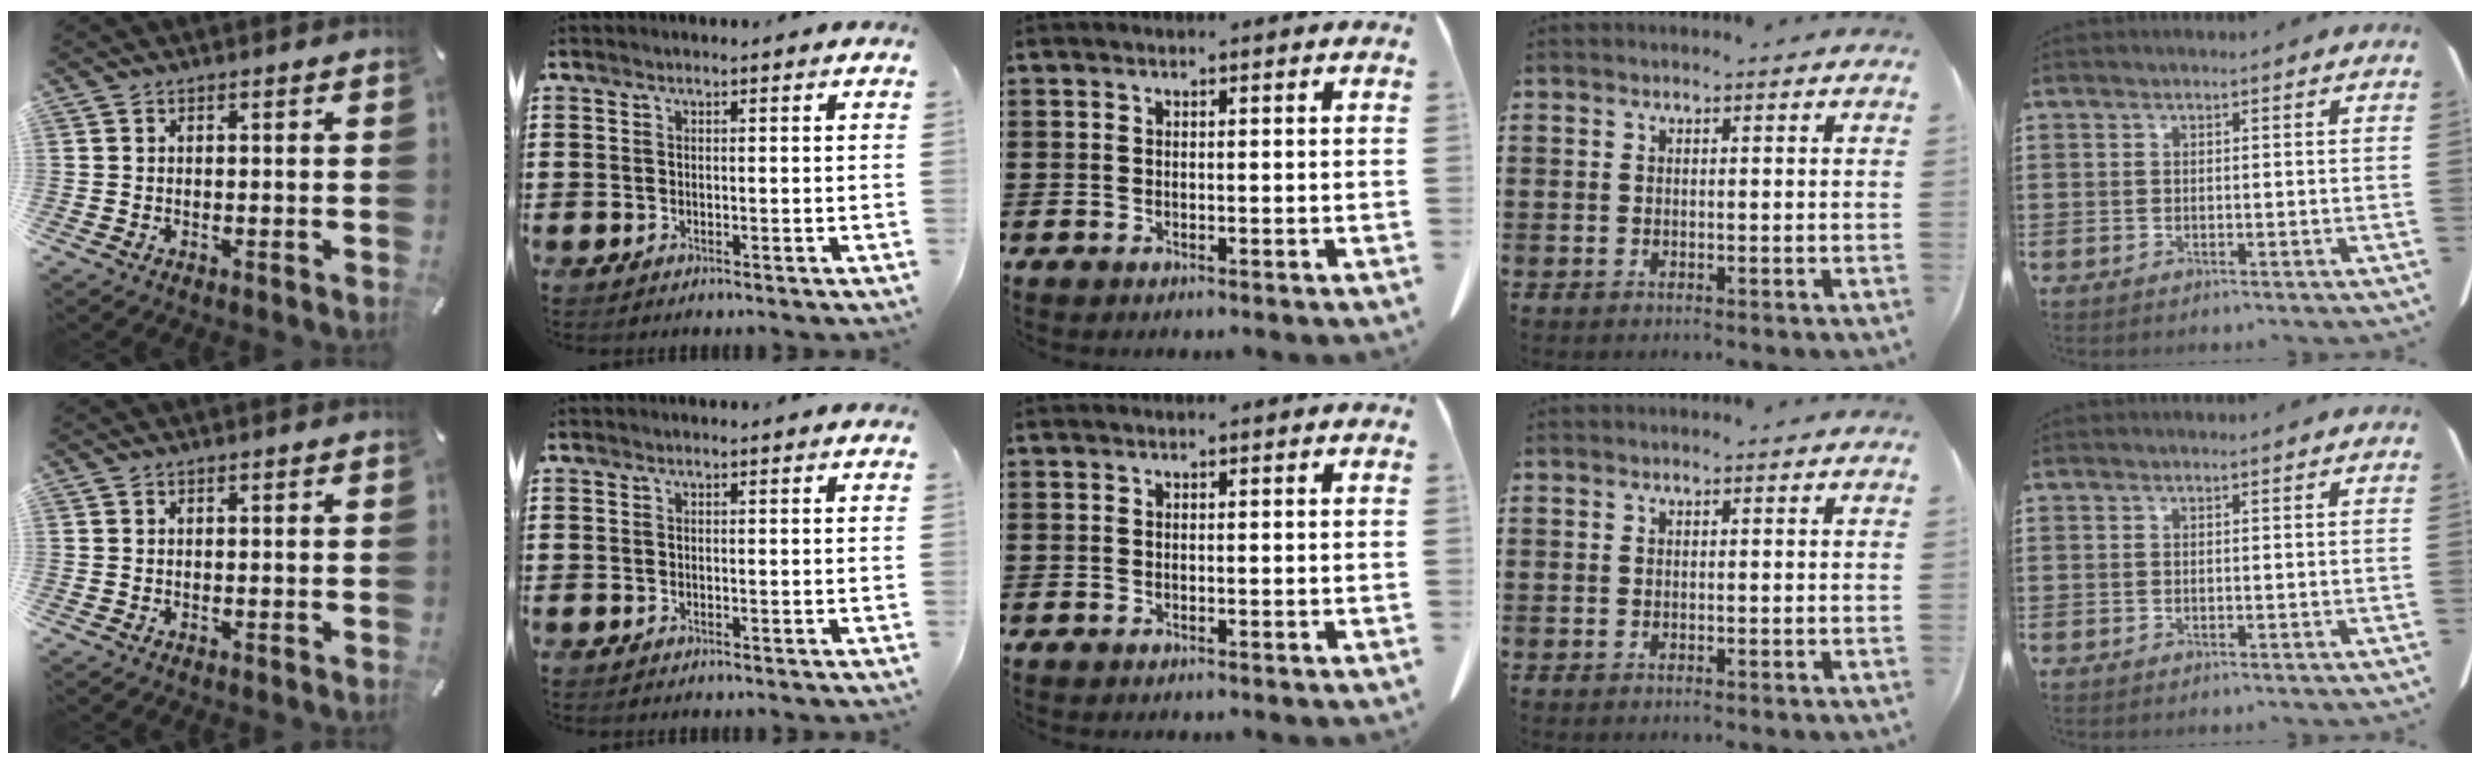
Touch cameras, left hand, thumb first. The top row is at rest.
{}